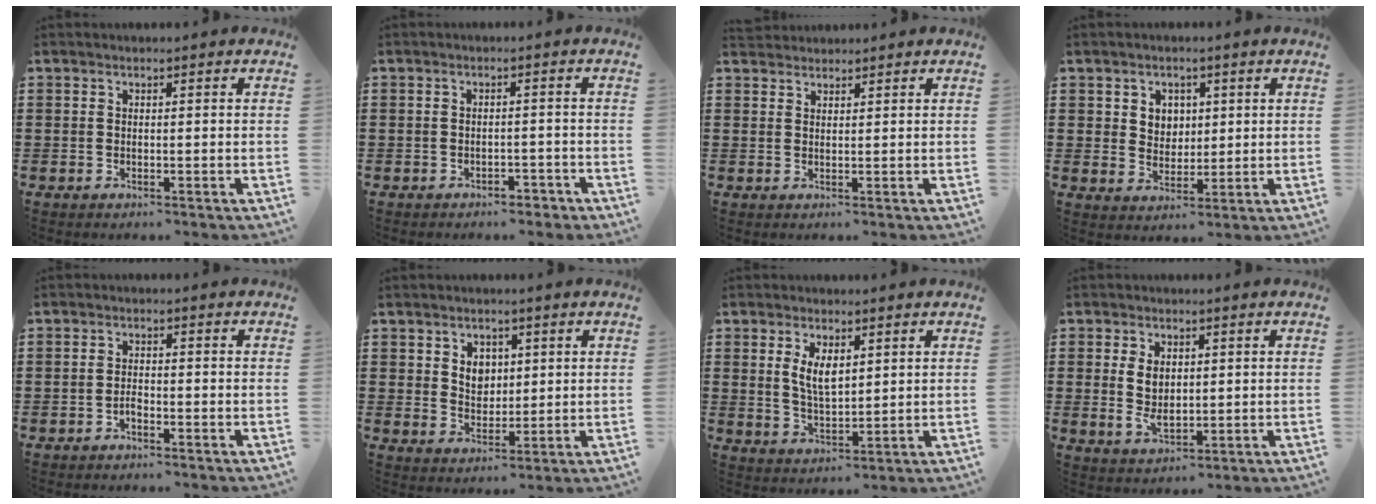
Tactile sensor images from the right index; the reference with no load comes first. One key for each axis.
{"total": 1.8, "fx": -1.7, "fy": 0.5, "fz": 0.2, "tx": -0.011, "ty": -0.001, "tz": -0.036}
{"total": 1.6, "fx": 1.6, "fy": 0.3, "fz": -0.4, "tx": 0.003, "ty": 0.004, "tz": 0.032}
{"total": 3.6, "fx": 1.5, "fy": 3.2, "fz": 0.8, "tx": -0.022, "ty": 0.009, "tz": 0.024}
{"total": 1.4, "fx": -1.0, "fy": 0.6, "fz": 0.8, "tx": -0.019, "ty": -0.001, "tz": -0.020}
{"total": 3.6, "fx": 1.5, "fy": 2.9, "fz": 1.4, "tx": -0.032, "ty": 0.007, "tz": 0.023}
{"total": 4.6, "fx": 1.6, "fy": 2.1, "fz": 3.8, "tx": -0.072, "ty": 0.001, "tz": 0.026}
{"total": 4.8, "fx": 0.6, "fy": 2.9, "fz": 3.8, "tx": -0.084, "ty": 0.009, "tz": 0.008}